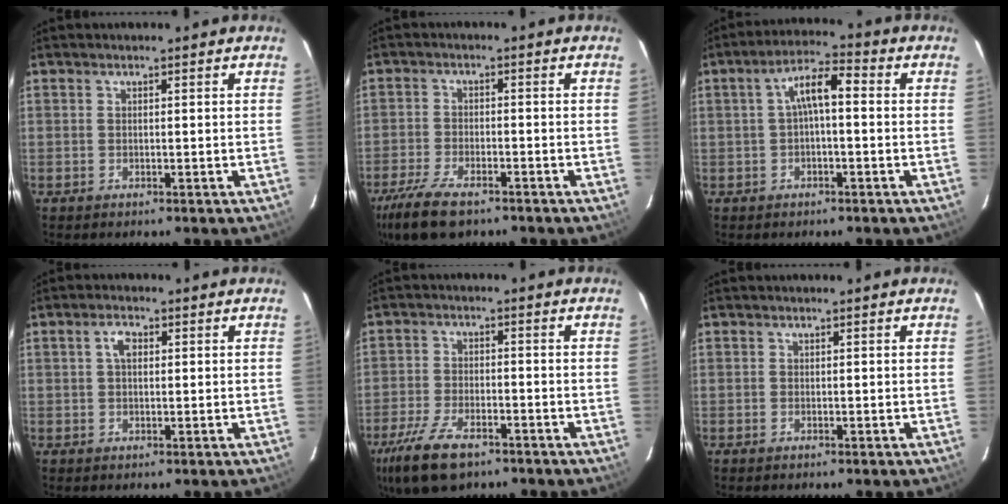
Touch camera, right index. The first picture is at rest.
{"total": 10.6, "force": [-7.6, 4.0, 6.3], "torque": [-0.159, -0.027, -0.143]}
{"total": 5.9, "force": [-0.1, 1.9, 5.6], "torque": [-0.105, 0.020, 0.002]}
{"total": 2.7, "force": [0.7, 1.6, 2.1], "torque": [-0.040, 0.010, 0.012]}
{"total": 11.6, "force": [-7.7, 5.0, 7.1], "torque": [-0.174, -0.025, -0.144]}
{"total": 0.0}